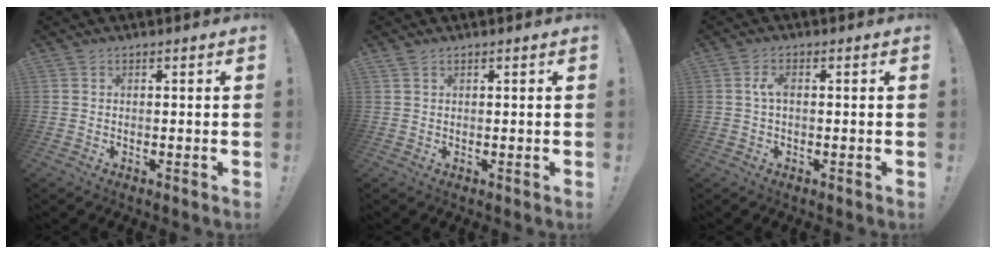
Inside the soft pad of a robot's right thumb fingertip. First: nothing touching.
{"total": 1.1, "force": [0.8, 0.5, 0.7], "torque": [-0.020, 0.002, 0.016]}
{"total": 3.1, "force": [-0.1, 1.3, 2.8], "torque": [-0.065, 0.010, -0.003]}